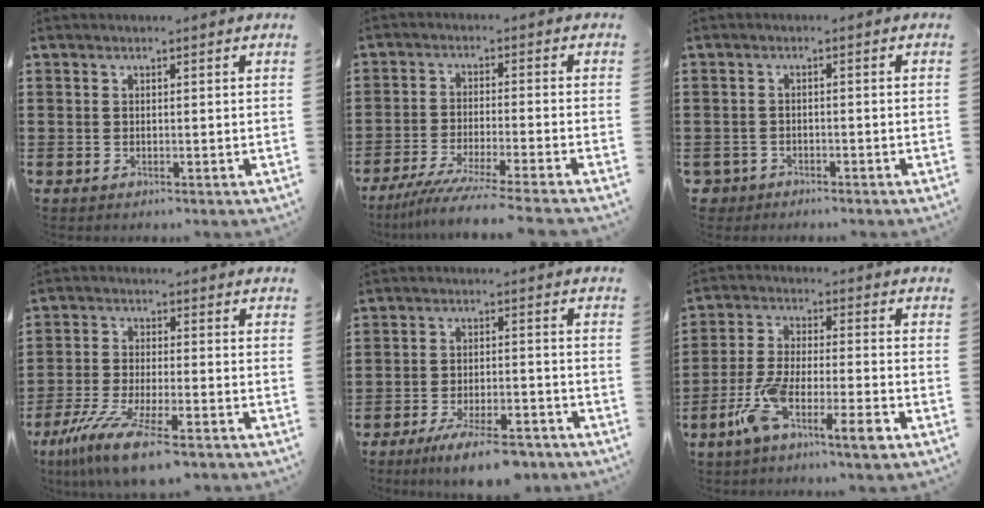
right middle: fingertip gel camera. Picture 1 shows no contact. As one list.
[{"total": 6.0, "force": [-5.2, -0.7, 2.8], "torque": [-0.066, -0.025, -0.102]}, {"total": 2.0, "force": [-1.8, 0.7, -0.1], "torque": [-0.007, -0.003, -0.042]}, {"total": 9.9, "force": [-7.4, 1.5, 6.4], "torque": [-0.142, -0.009, -0.144]}, {"total": 7.3, "force": [-6.0, 1.0, 4.1], "torque": [-0.082, -0.007, -0.110]}, {"total": 9.3, "force": [-5.7, 1.7, 7.2], "torque": [-0.160, -0.005, -0.111]}]